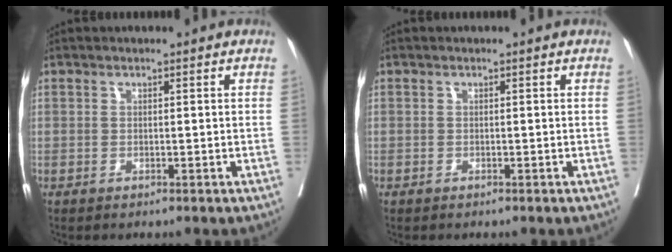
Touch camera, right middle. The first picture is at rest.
{"total": 0.0}